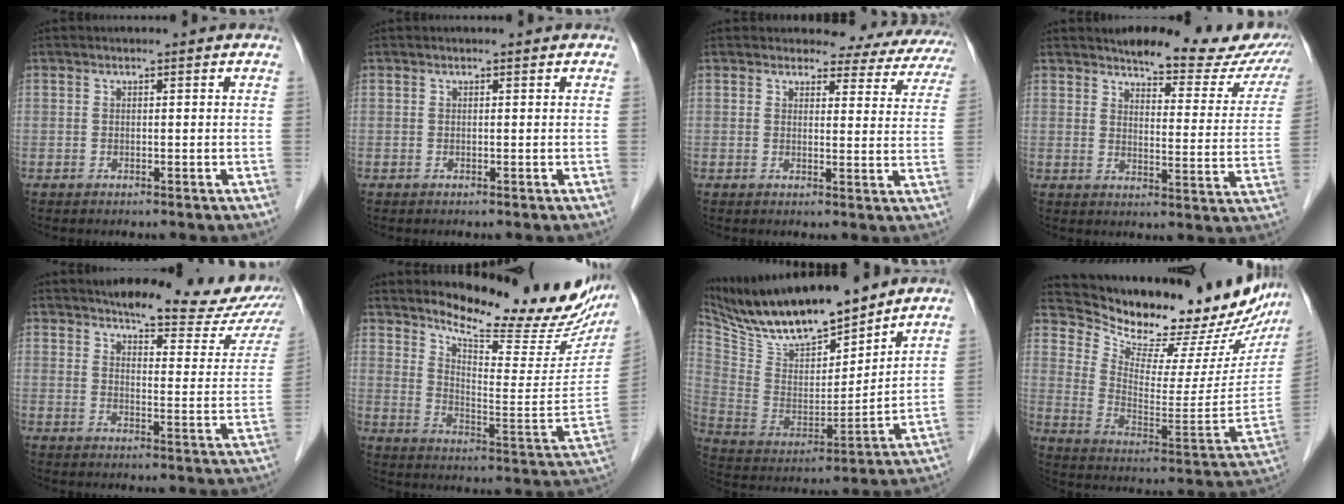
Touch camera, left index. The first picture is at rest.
{"total": 0.0}
{"total": 10.5, "force": [9.7, 3.7, 1.6], "torque": [0.011, -0.021, 0.078]}
{"total": 17.4, "force": [15.9, 4.3, 5.6], "torque": [-0.036, -0.041, 0.169]}
{"total": 18.3, "force": [16.4, 4.0, 7.0], "torque": [-0.060, -0.034, 0.180]}
{"total": 20.2, "force": [17.4, 4.6, 9.2], "torque": [-0.130, -0.064, 0.229]}
{"total": 18.2, "force": [15.9, 3.7, 8.0], "torque": [-0.156, -0.005, 0.292]}
{"total": 26.1, "force": [23.0, 6.5, 10.6], "torque": [-0.163, -0.069, 0.311]}